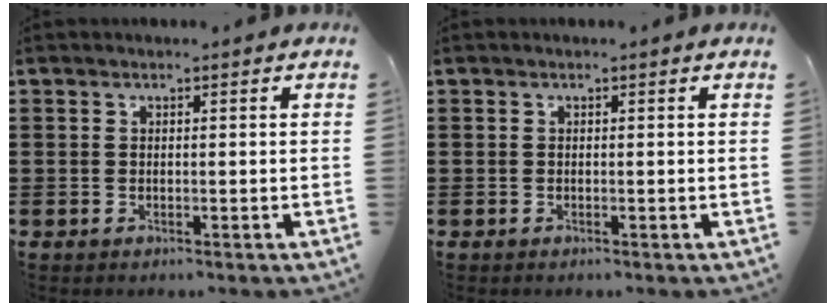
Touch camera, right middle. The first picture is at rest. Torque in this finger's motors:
{"motor_torque": [-0.08, 0.01, 0.03, 0.02]}